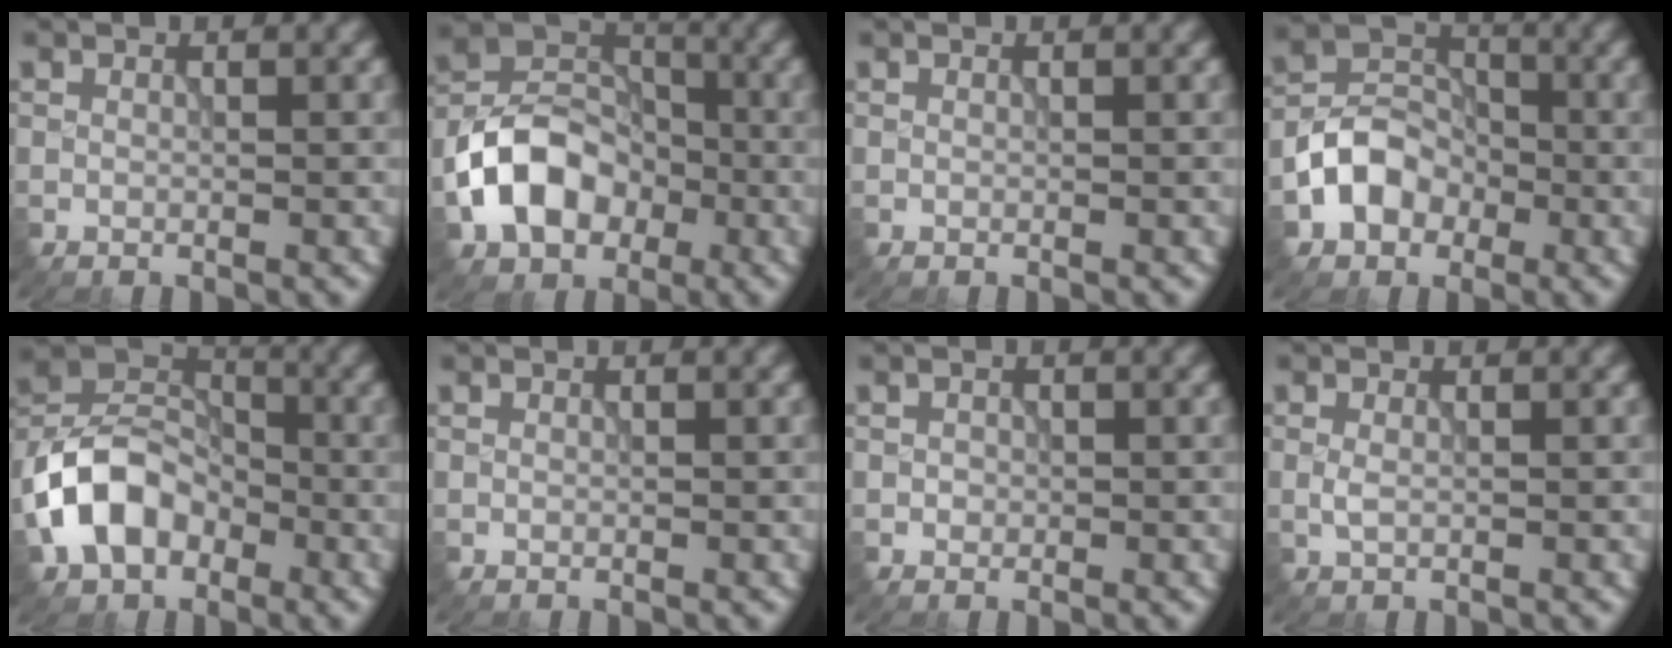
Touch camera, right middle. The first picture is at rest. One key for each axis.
{"total": 8.0, "fx": -2.8, "fy": 6.0, "fz": 4.5, "tx": -0.081, "ty": 0.005, "tz": -0.062}
{"total": 0.0}
{"total": 4.5, "fx": -2.0, "fy": 3.6, "fz": 2.0, "tx": -0.033, "ty": 0.008, "tz": -0.042}
{"total": 7.9, "fx": -3.1, "fy": 5.7, "fz": 4.6, "tx": -0.091, "ty": 0.011, "tz": -0.075}
{"total": 0.0}
{"total": 0.6, "fx": 0.0, "fy": 0.6, "fz": 0.1, "tx": 0.001, "ty": -0.003, "tz": -0.002}
{"total": 0.8, "fx": 0.0, "fy": 0.3, "fz": 0.8, "tx": -0.020, "ty": -0.001, "tz": -0.001}